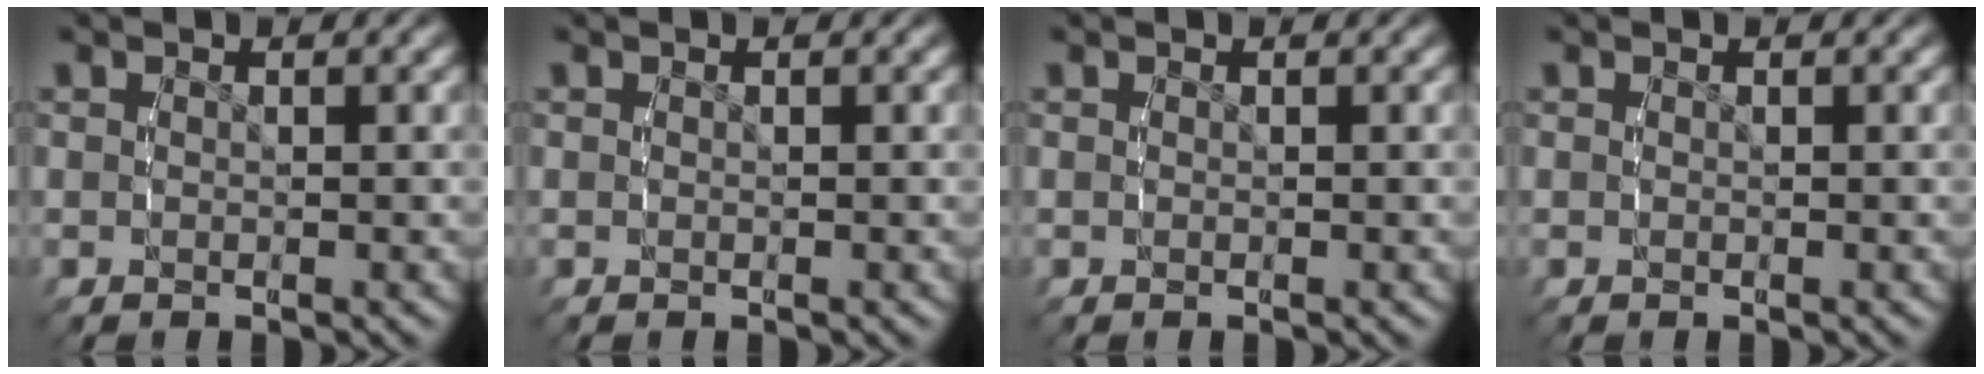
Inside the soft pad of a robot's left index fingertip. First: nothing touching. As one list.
[{"total": 0.0}, {"total": 0.0}, {"total": 0.0}]